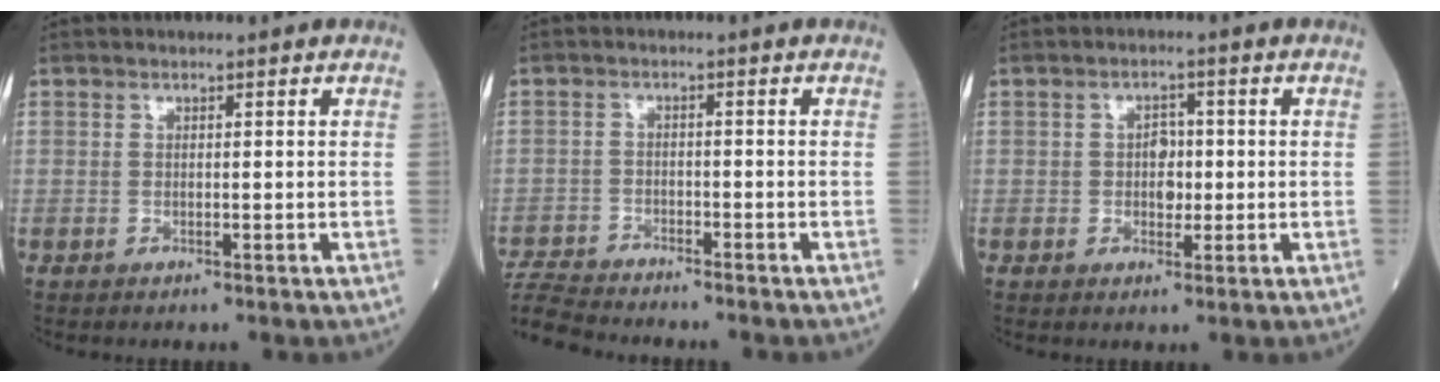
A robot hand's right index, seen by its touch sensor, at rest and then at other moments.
{"total": 6.4, "force": [-6.4, 0.3, 0.4], "torque": [-0.003, -0.012, -0.122]}
{"total": 3.1, "force": [-0.1, 2.1, 2.3], "torque": [-0.029, 0.006, -0.001]}